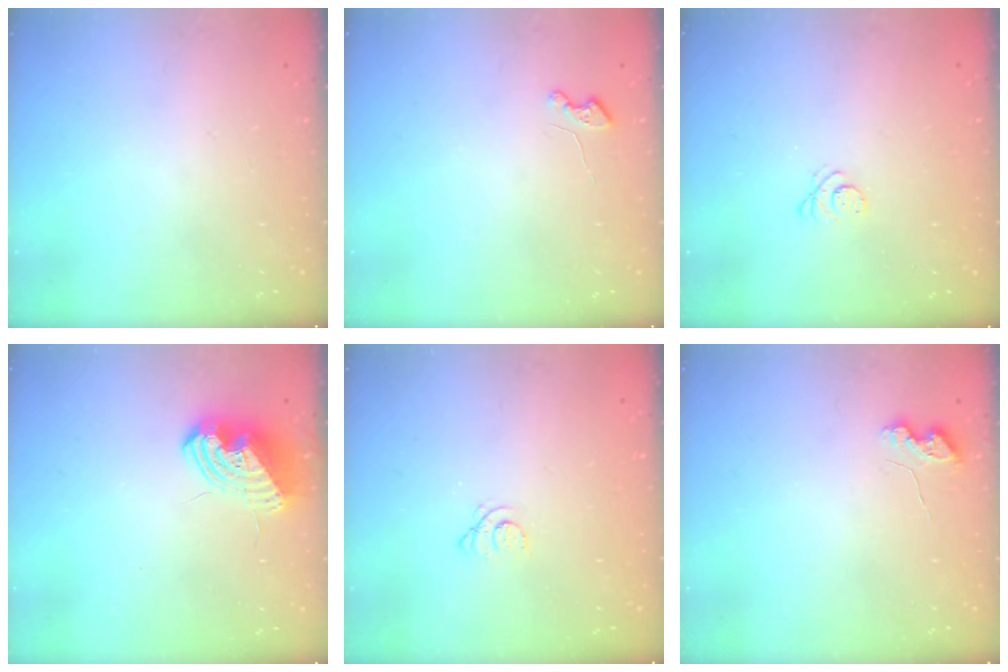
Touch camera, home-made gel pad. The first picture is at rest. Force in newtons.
{"total": 2.7, "press": 2.7, "slide": 0.4}
{"total": 2.9, "press": 2.9, "slide": 0.3}
{"total": 10.7, "press": 10.6, "slide": 1.5}
{"total": 1.2, "press": 1.2, "slide": 0.1}
{"total": 5.1, "press": 5.1, "slide": 0.7}